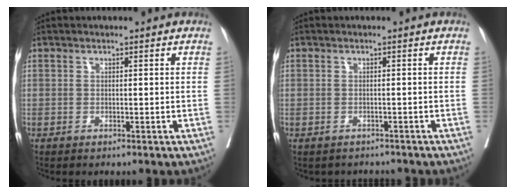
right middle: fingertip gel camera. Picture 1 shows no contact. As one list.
[{"total": 2.9, "force": [-2.6, 1.3, 0.2], "torque": [-0.003, 0.002, -0.035]}]